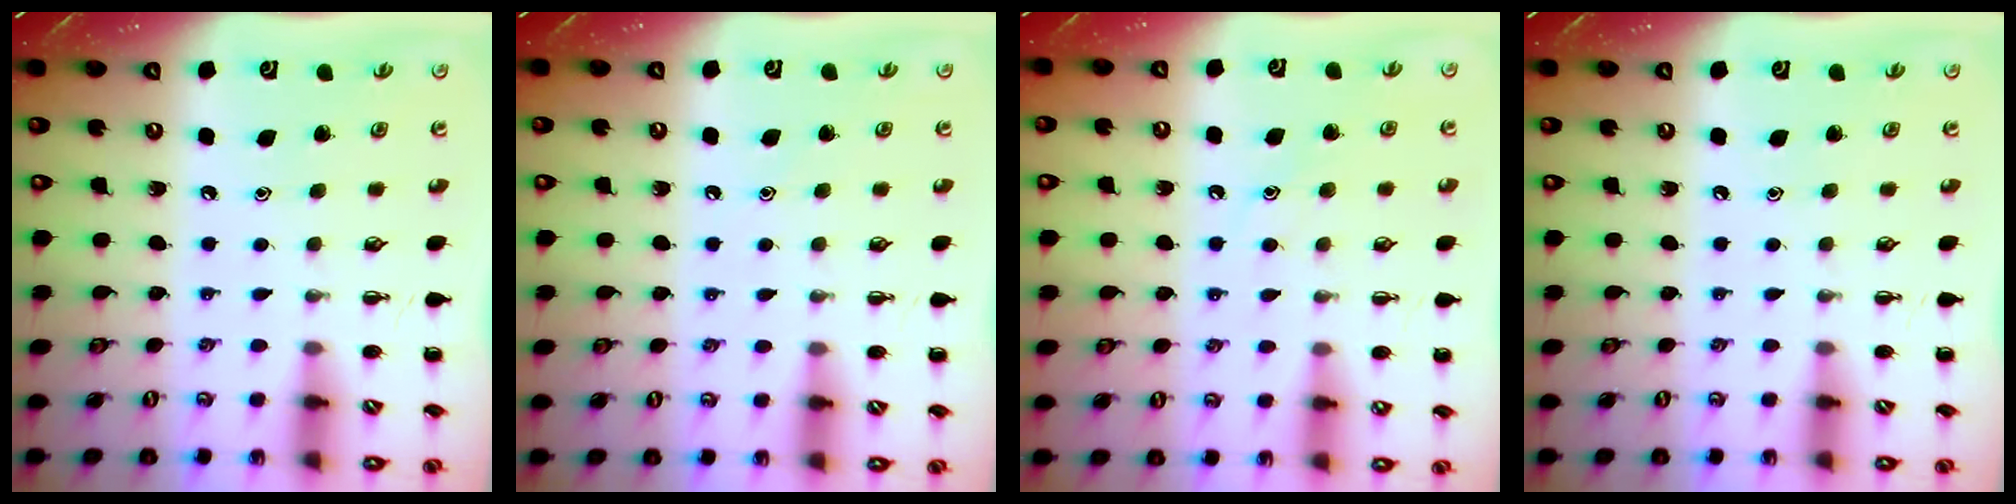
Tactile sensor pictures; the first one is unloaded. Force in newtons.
{"total": 7.5, "press": 7.3, "slide": 1.4}
{"total": 8.0, "press": 7.9, "slide": 1.4}
{"total": 0.0}